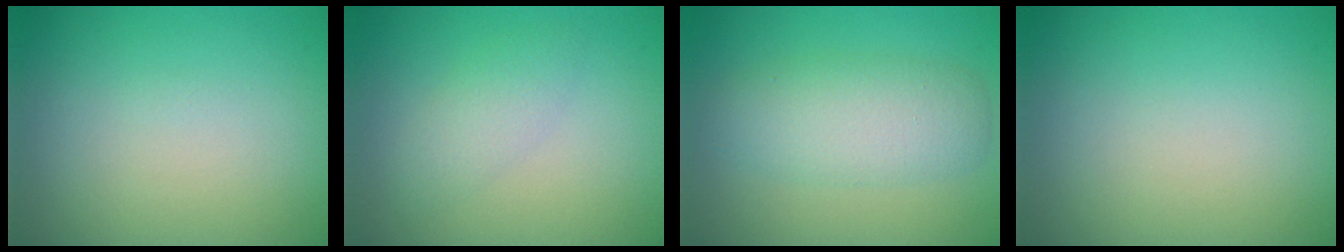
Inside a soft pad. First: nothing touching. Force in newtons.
{"total": 2.0, "press": 2.0, "slide": 0.1}
{"total": 4.8, "press": 4.8, "slide": 0.1}
{"total": 0.0}